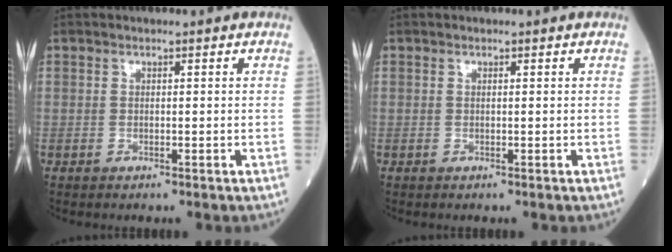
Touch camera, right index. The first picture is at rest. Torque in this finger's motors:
{"motor_torque": [0.03, -0.03, 0.03, 0.02]}